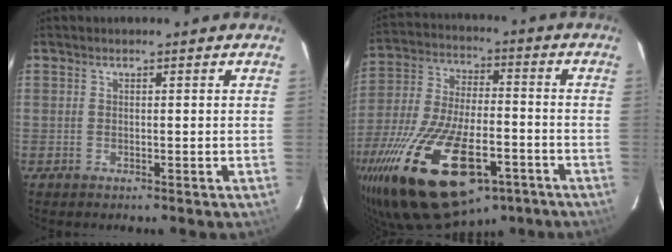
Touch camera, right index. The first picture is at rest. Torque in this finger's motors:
{"motor_torque": [2.14, 0.00, 1.05, 0.21]}